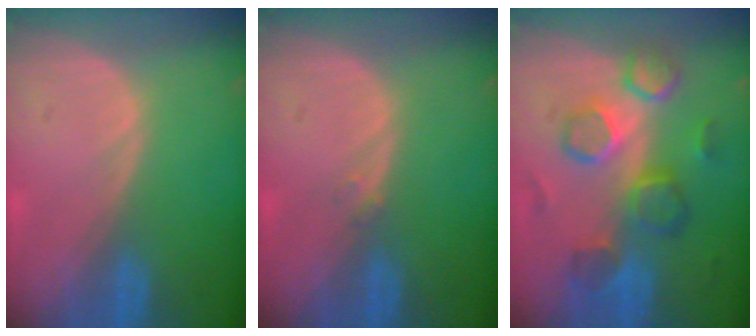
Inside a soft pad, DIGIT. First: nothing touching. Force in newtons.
{"total": 0.8, "press": 0.7, "slide": 0.4}
{"total": 9.3, "press": 8.7, "slide": 3.2}